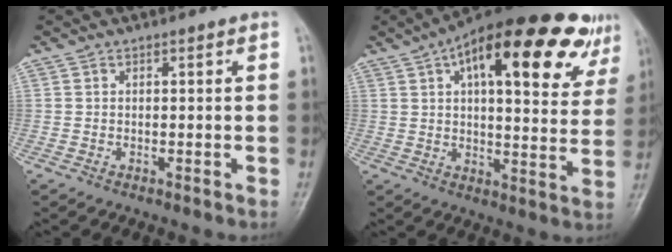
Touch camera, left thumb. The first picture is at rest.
{"total": 26.2, "force": [13.1, 10.0, 20.3], "torque": [-0.268, 0.004, 0.182]}